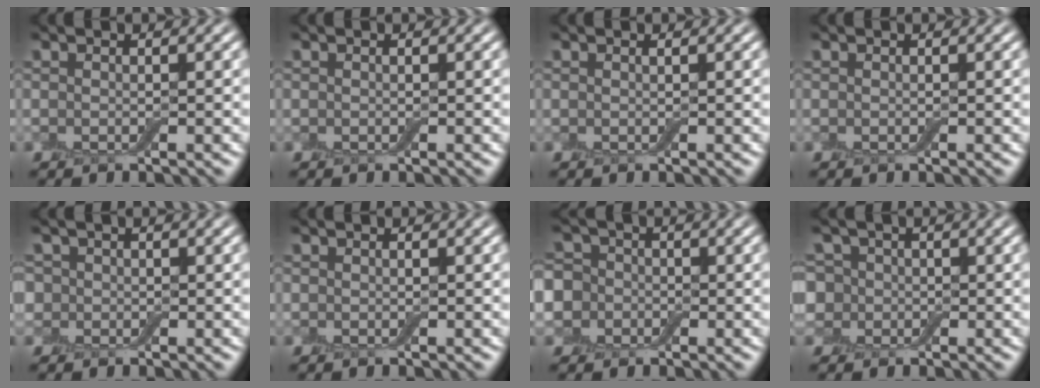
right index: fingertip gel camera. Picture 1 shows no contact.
{"total": 0.0}
{"total": 0.0}
{"total": 0.0}
{"total": 2.5, "force": [0.7, 2.3, 0.9], "torque": [-0.008, 0.013, -0.005]}
{"total": 0.0}
{"total": 7.1, "force": [-0.8, 6.5, 2.7], "torque": [-0.055, 0.033, -0.069]}
{"total": 5.5, "force": [1.6, 4.6, 2.5], "torque": [-0.043, 0.029, -0.010]}